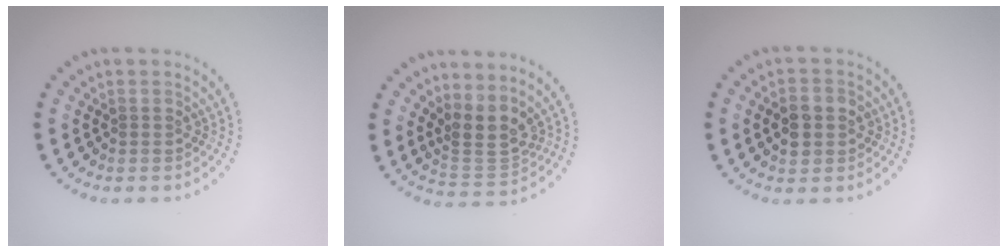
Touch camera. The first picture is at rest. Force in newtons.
{"total": 3.3, "press": 2.5, "slide": 2.2}
{"total": 3.0, "press": 3.0, "slide": 0.3}